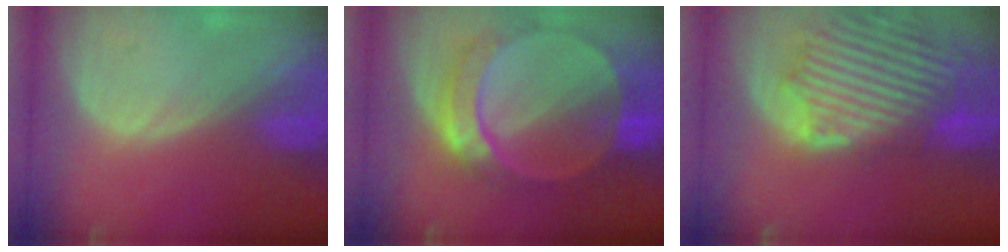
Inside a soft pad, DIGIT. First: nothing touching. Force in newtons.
{"total": 9.7, "press": 8.4, "slide": 4.8}
{"total": 13.7, "press": 11.8, "slide": 7.0}